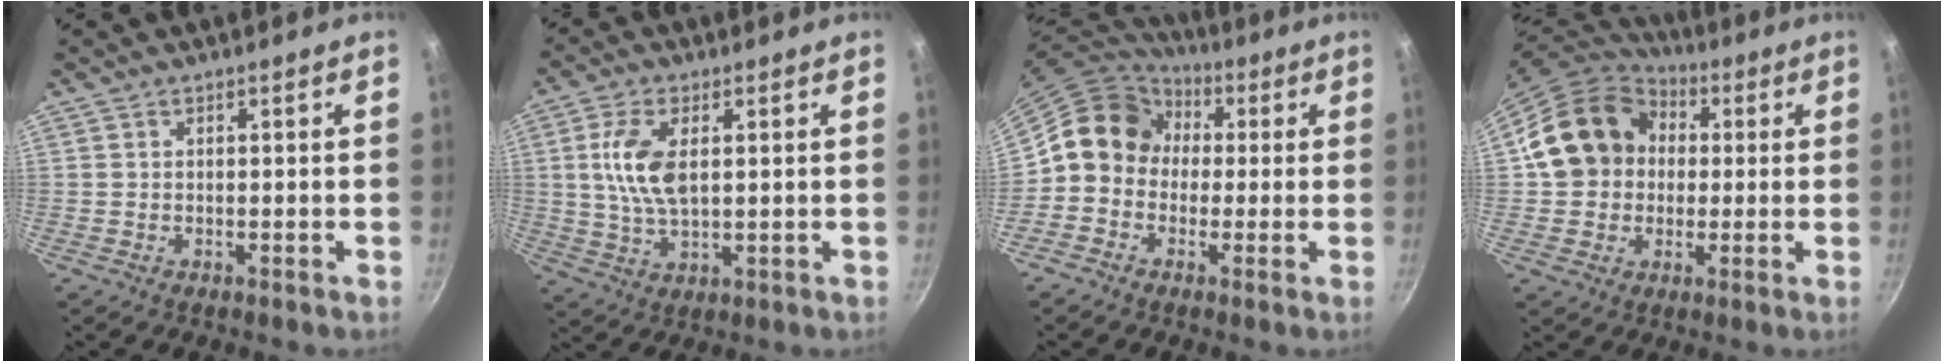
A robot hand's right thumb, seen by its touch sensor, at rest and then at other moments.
{"total": 9.4, "force": [1.8, 4.7, 7.9], "torque": [-0.154, -0.002, 0.035]}
{"total": 11.4, "force": [0.6, 10.0, 5.3], "torque": [-0.057, 0.030, -0.018]}
{"total": 17.0, "force": [2.2, 14.4, 8.9], "torque": [-0.136, 0.037, 0.027]}